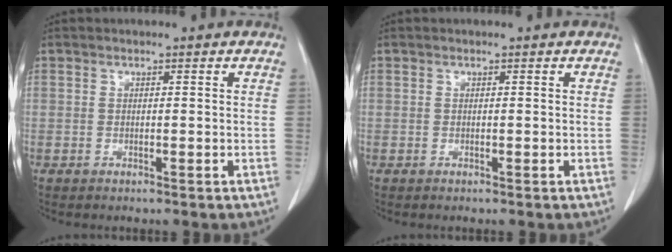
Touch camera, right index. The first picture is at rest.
{"total": 0.0}